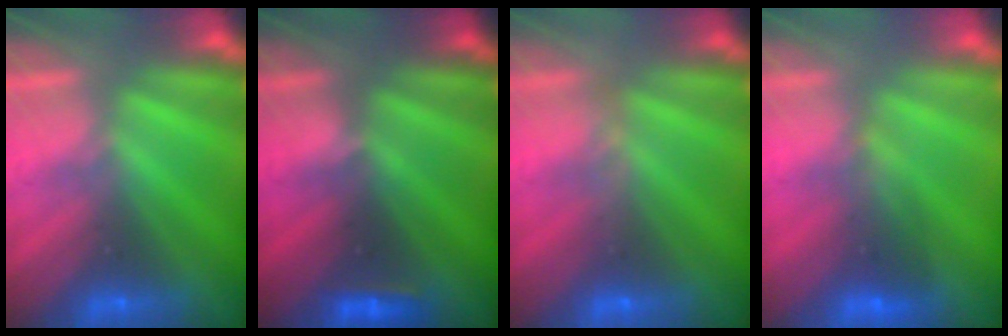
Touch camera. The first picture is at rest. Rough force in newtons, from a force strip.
{"total": 4.1}
{"total": 3.8}
{"total": 1.6}